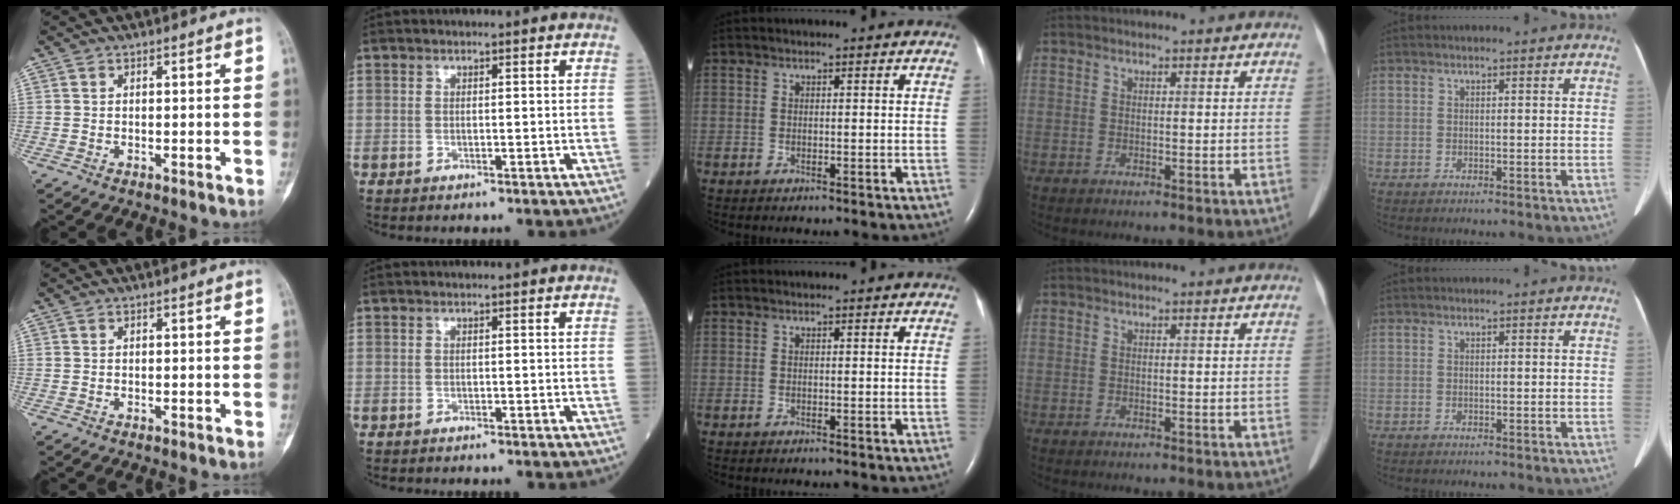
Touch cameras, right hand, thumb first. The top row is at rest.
{}